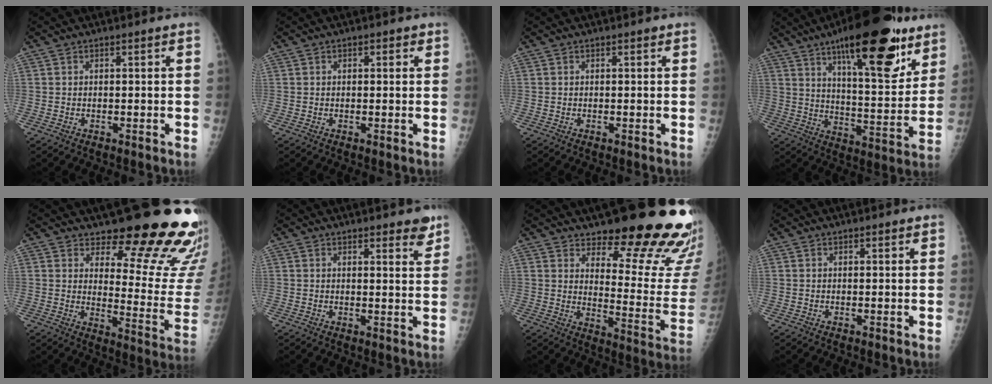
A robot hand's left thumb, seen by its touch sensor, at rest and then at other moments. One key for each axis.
{"total": 1.5, "fx": 0.6, "fy": 1.0, "fz": 0.9, "tx": 0.000, "ty": 0.001, "tz": 0.005}
{"total": 0.0}
{"total": 24.8, "fx": 14.5, "fy": 7.7, "fz": 18.6, "tx": -0.251, "ty": -0.053, "tz": 0.223}
{"total": 19.8, "fx": 16.4, "fy": 5.8, "fz": 9.4, "tx": -0.068, "ty": -0.150, "tz": 0.199}
{"total": 4.3, "fx": 3.4, "fy": 1.4, "fz": 2.3, "tx": -0.007, "ty": -0.020, "tz": 0.040}
{"total": 21.7, "fx": 17.6, "fy": 5.5, "fz": 11.5, "tx": -0.106, "ty": -0.153, "tz": 0.223}
{"total": 0.8, "fx": 0.7, "fy": 0.3, "fz": 0.4, "tx": -0.004, "ty": -0.003, "tz": 0.008}